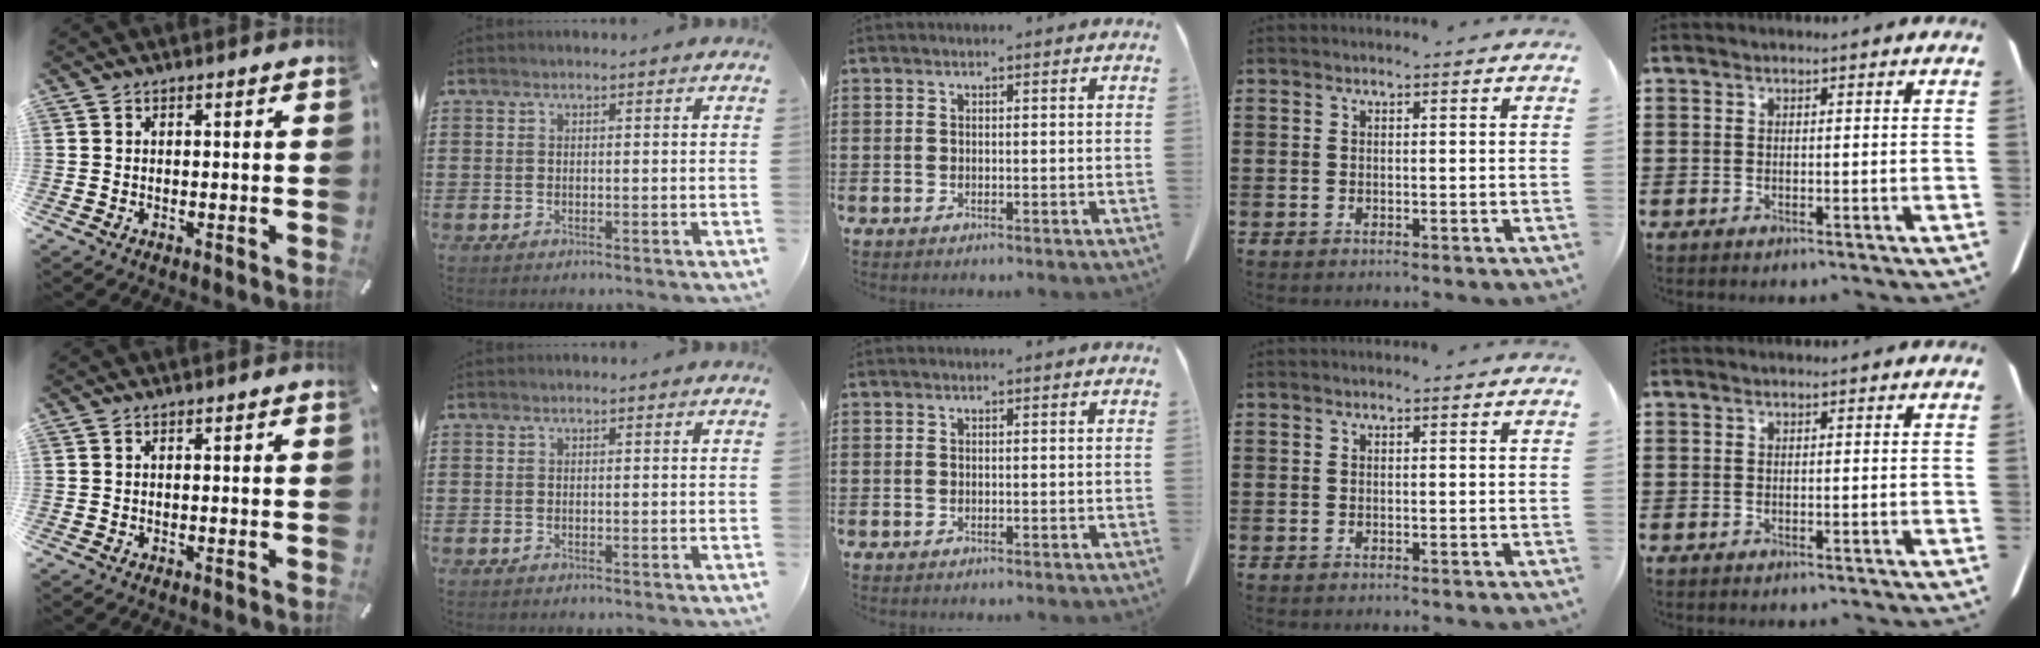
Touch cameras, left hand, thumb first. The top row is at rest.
{}